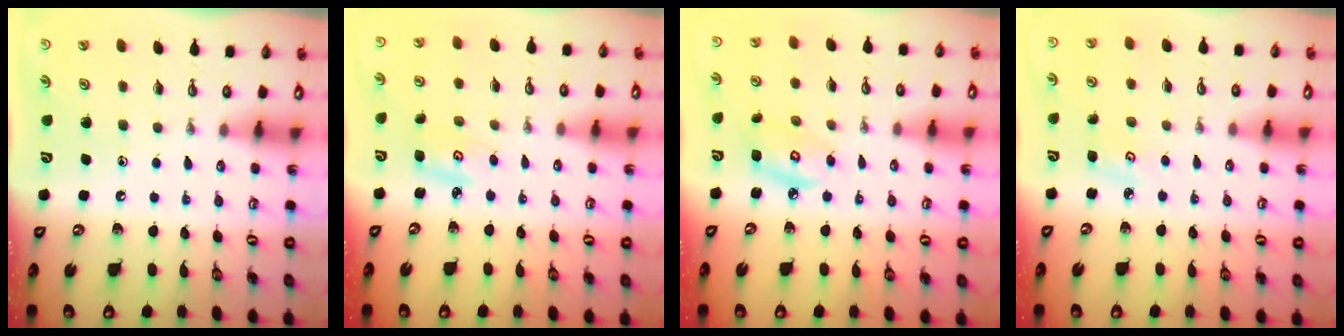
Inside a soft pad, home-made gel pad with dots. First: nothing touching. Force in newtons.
{"total": 2.6, "press": 2.6, "slide": 0.3}
{"total": 5.8, "press": 5.8, "slide": 0.3}
{"total": 2.8, "press": 2.8, "slide": 0.4}